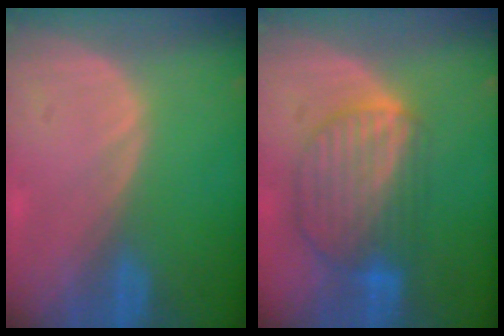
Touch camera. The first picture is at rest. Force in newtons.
{"total": 8.7, "press": 7.6, "slide": 4.1}